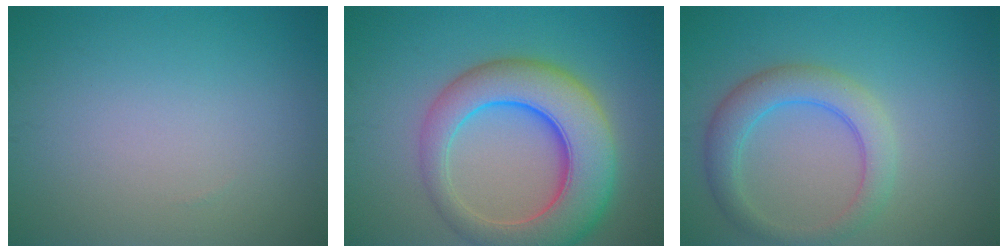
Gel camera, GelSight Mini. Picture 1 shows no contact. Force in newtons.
{"total": 9.5, "press": 9.5, "slide": 0.6}
{"total": 4.1, "press": 4.1, "slide": 0.2}